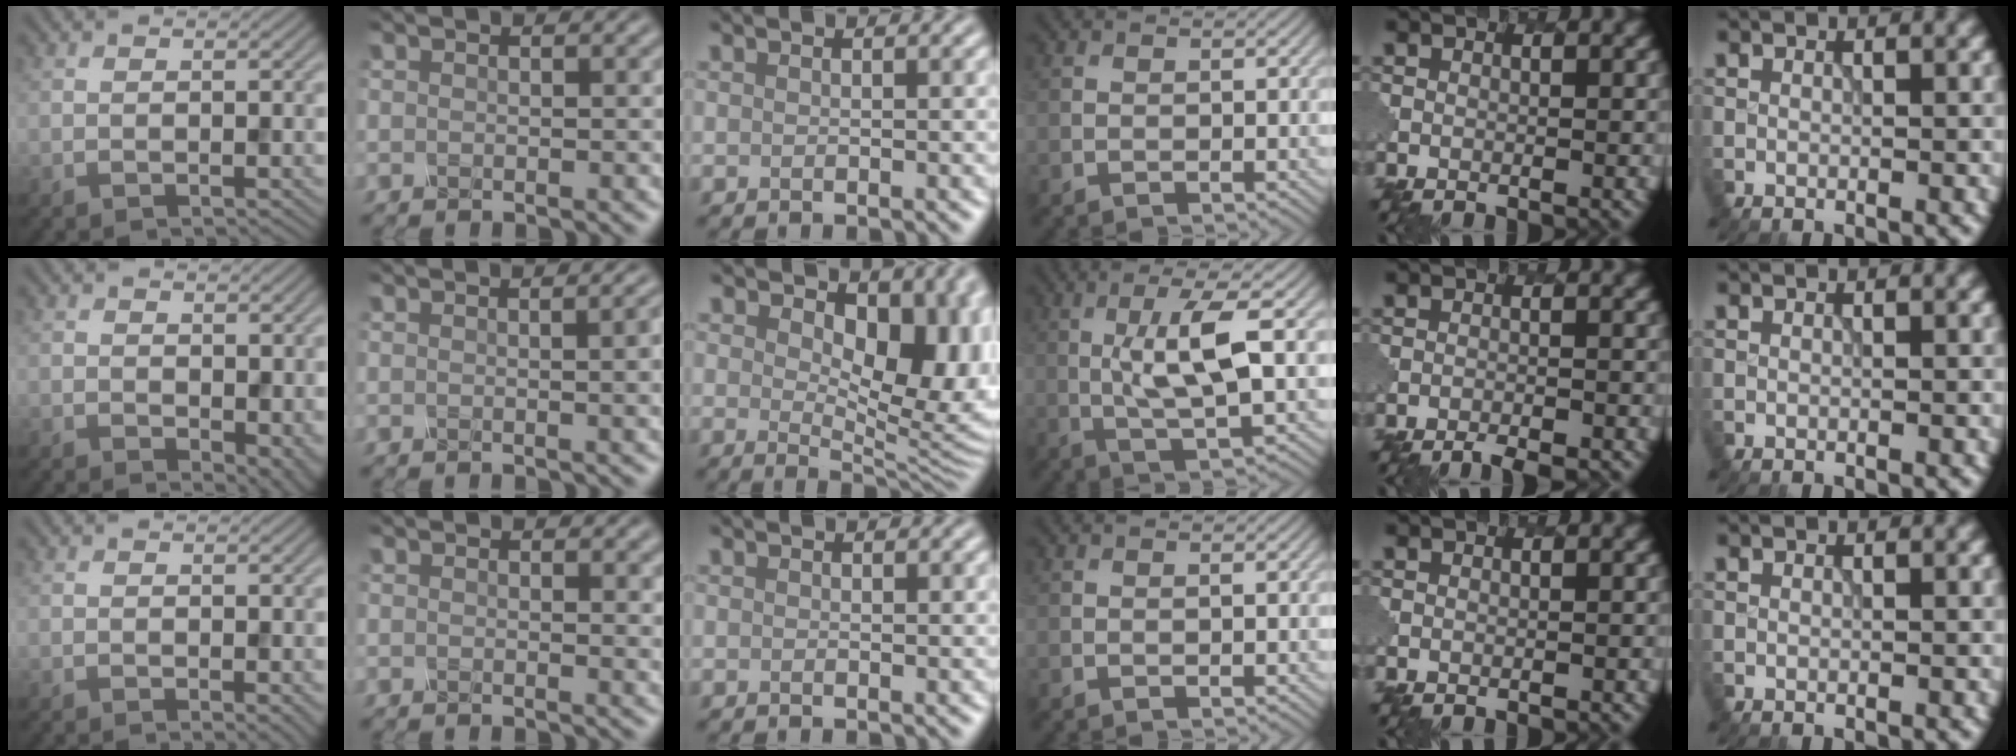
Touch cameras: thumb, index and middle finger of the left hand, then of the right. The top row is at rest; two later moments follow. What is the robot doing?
{"motion": "unscrew", "object": "spray bottle"}